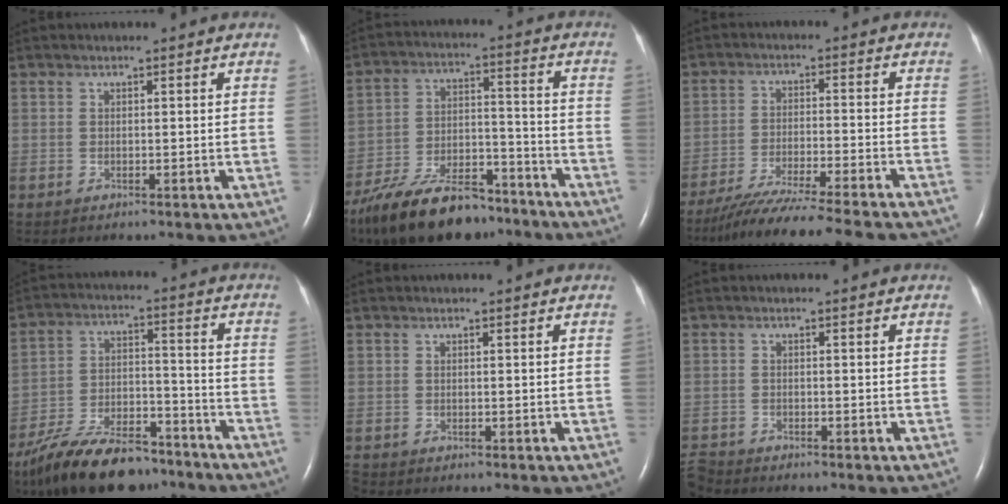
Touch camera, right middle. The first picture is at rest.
{"total": 16.2, "force": [-12.8, 5.7, 8.3], "torque": [-0.160, 0.002, -0.221]}
{"total": 18.2, "force": [-16.0, -0.3, 8.6], "torque": [-0.126, -0.047, -0.242]}
{"total": 16.6, "force": [-13.4, 5.1, 8.4], "torque": [-0.166, -0.005, -0.232]}
{"total": 0.7, "force": [-0.7, 0.2, 0.0], "torque": [-0.005, -0.003, -0.013]}
{"total": 3.2, "force": [-3.1, 0.4, -0.2], "torque": [0.001, -0.015, -0.060]}